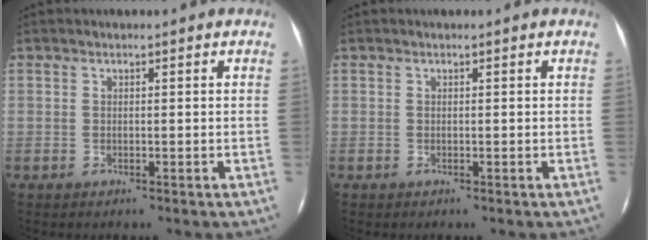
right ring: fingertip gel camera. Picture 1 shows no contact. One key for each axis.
{"total": 0.0}